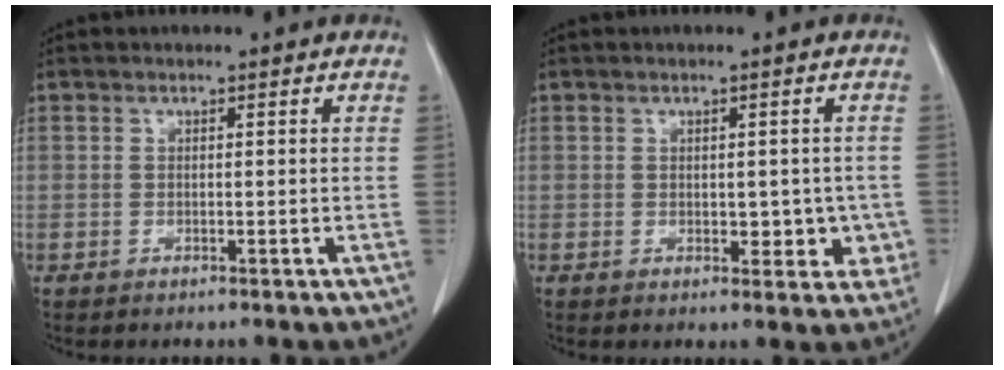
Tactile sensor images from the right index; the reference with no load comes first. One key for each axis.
{"total": 5.8, "fx": -0.8, "fy": 3.5, "fz": 4.5, "tx": -0.046, "ty": 0.013, "tz": -0.002}